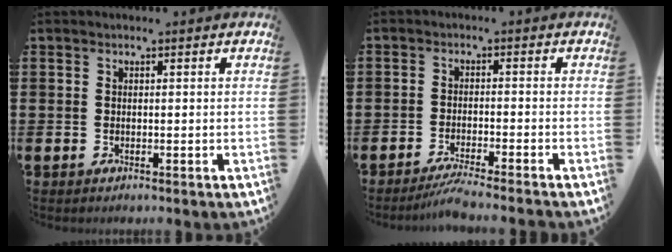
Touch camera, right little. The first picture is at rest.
{"total": 2.9, "force": [-2.4, -0.2, 1.6], "torque": [-0.026, 0.000, -0.045]}